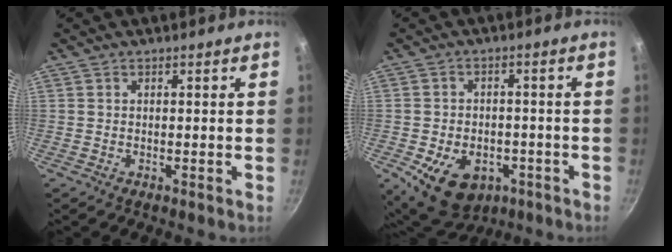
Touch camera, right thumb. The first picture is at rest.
{"total": 13.0, "force": [-5.0, 9.0, 7.9], "torque": [-0.106, 0.009, -0.060]}